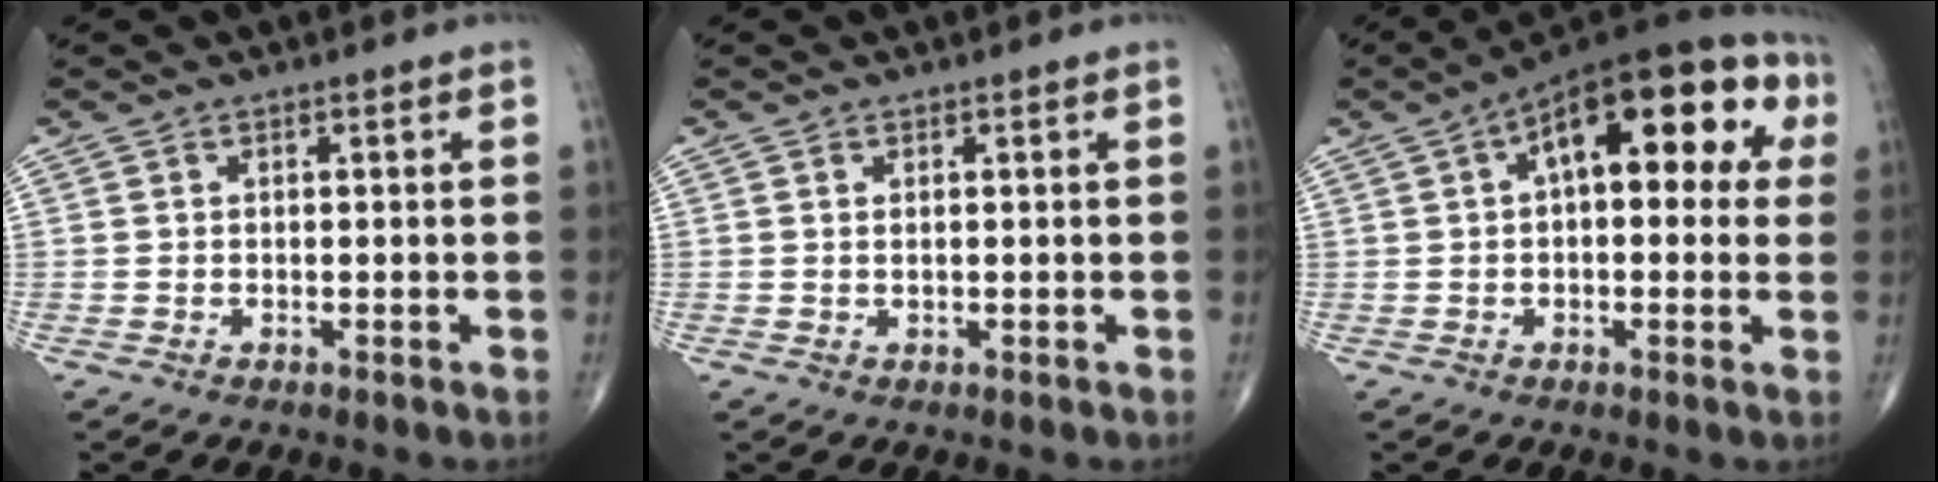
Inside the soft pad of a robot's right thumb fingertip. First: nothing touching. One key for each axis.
{"total": 0.5, "fx": 0.2, "fy": 0.2, "fz": 0.5, "tx": -0.008, "ty": -0.001, "tz": 0.004}
{"total": 19.9, "fx": 5.3, "fy": 9.2, "fz": 16.9, "tx": -0.209, "ty": 0.039, "tz": 0.065}